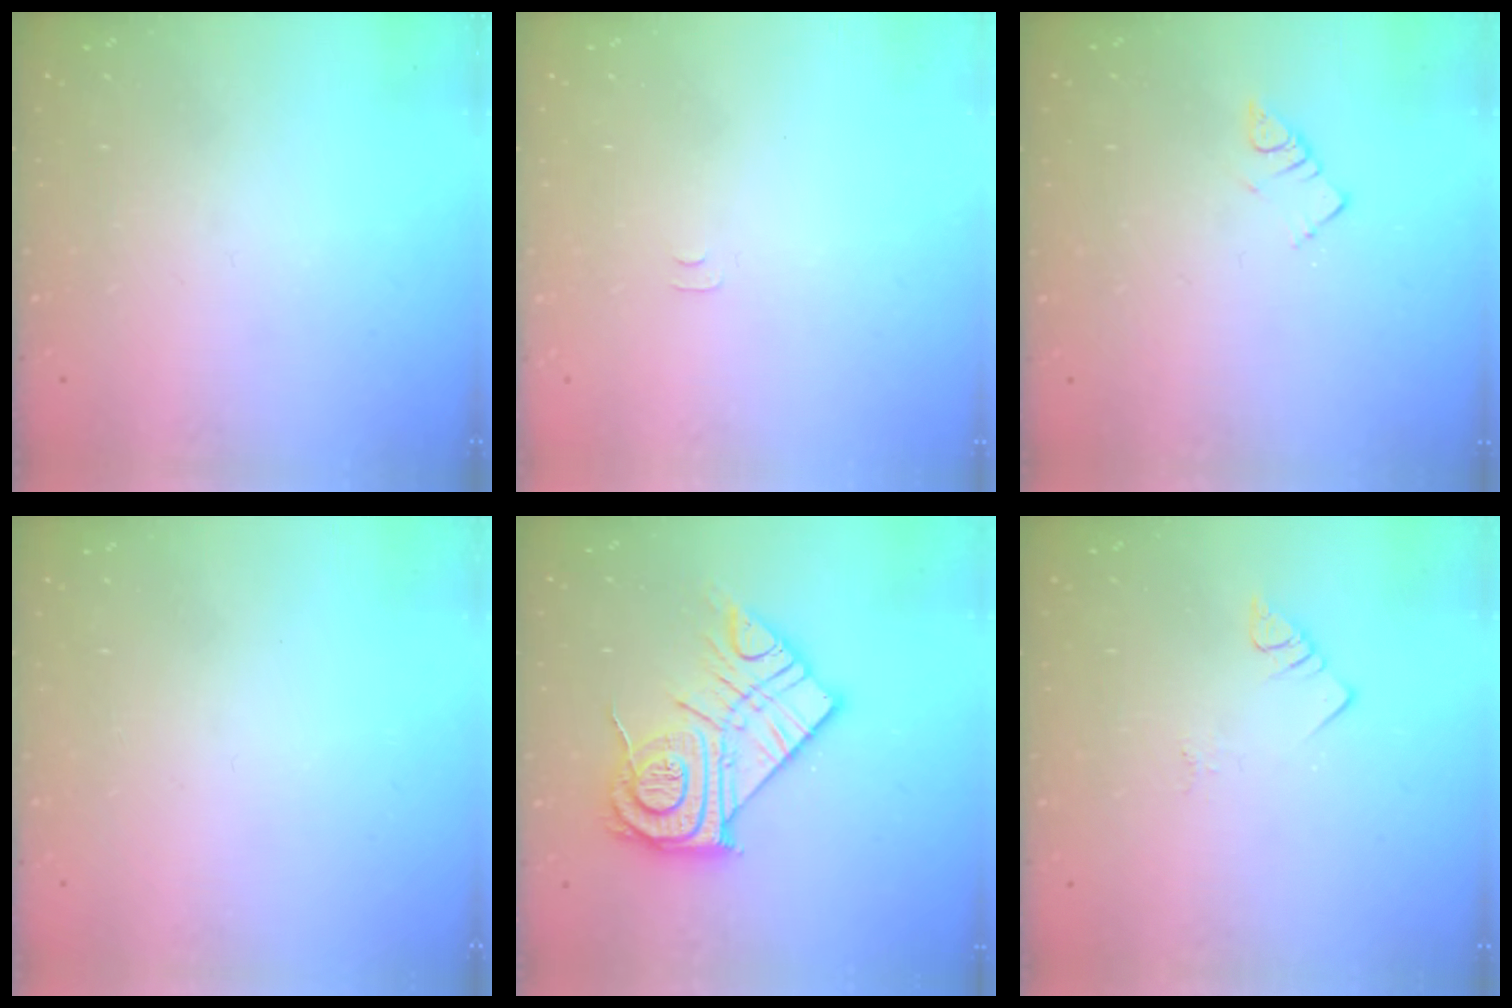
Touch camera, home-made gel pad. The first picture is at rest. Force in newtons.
{"total": 3.7, "press": 3.7, "slide": 0.4}
{"total": 3.2, "press": 3.1, "slide": 0.5}
{"total": 1.8, "press": 1.7, "slide": 0.1}
{"total": 18.5, "press": 18.4, "slide": 1.5}
{"total": 2.8, "press": 2.8, "slide": 0.4}